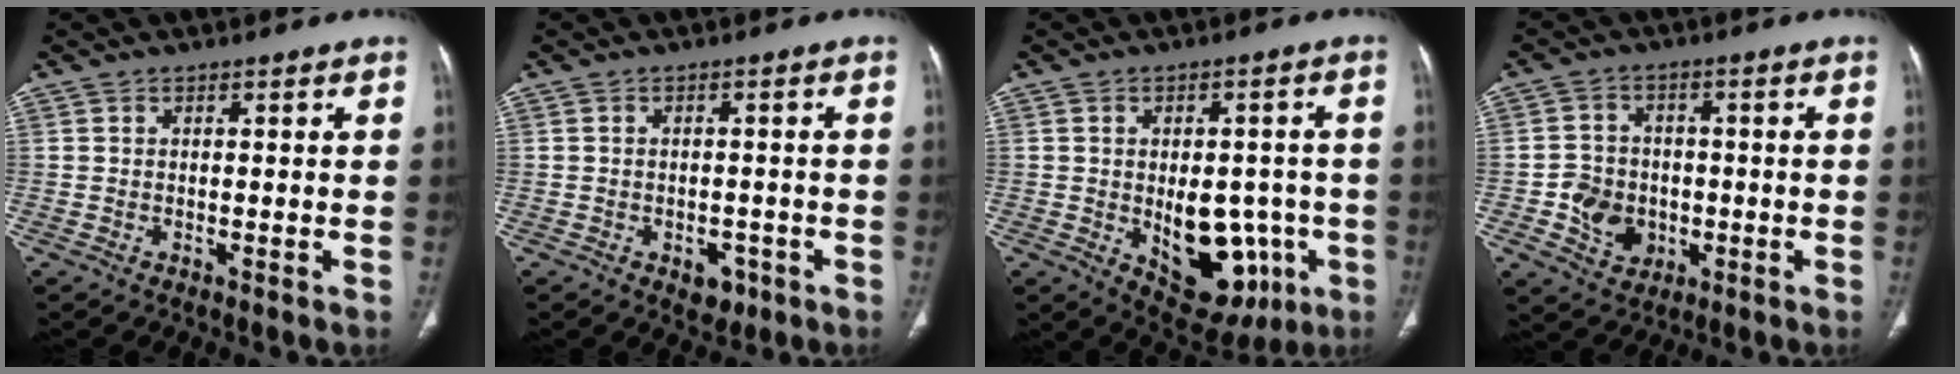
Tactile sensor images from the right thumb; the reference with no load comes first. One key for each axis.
{"total": 3.6, "fx": -1.8, "fy": 2.4, "fz": 1.9, "tx": -0.008, "ty": 0.006, "tz": -0.017}
{"total": 14.8, "fx": -3.7, "fy": 8.9, "fz": 11.1, "tx": -0.111, "ty": 0.010, "tz": -0.026}
{"total": 7.8, "fx": -1.8, "fy": 6.8, "fz": 3.5, "tx": -0.033, "ty": 0.011, "tz": -0.025}